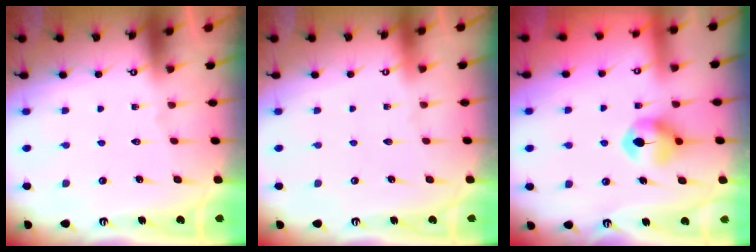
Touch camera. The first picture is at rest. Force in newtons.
{"total": 0.0}
{"total": 8.4, "press": 8.3, "slide": 0.4}